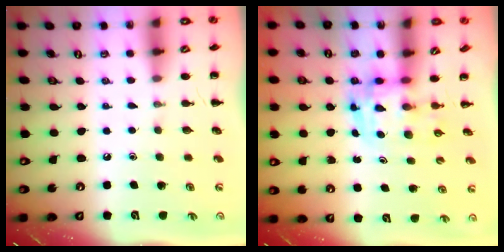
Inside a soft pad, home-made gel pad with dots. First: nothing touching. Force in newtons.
{"total": 3.6, "press": 3.5, "slide": 0.7}